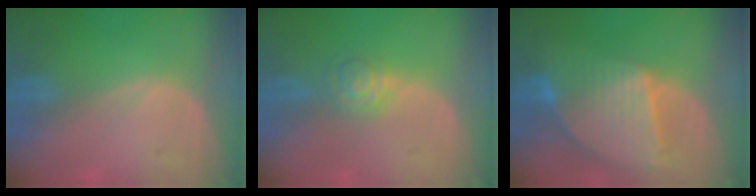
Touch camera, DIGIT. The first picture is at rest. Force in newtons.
{"total": 4.0, "press": 3.6, "slide": 1.7}
{"total": 9.5, "press": 8.2, "slide": 4.8}